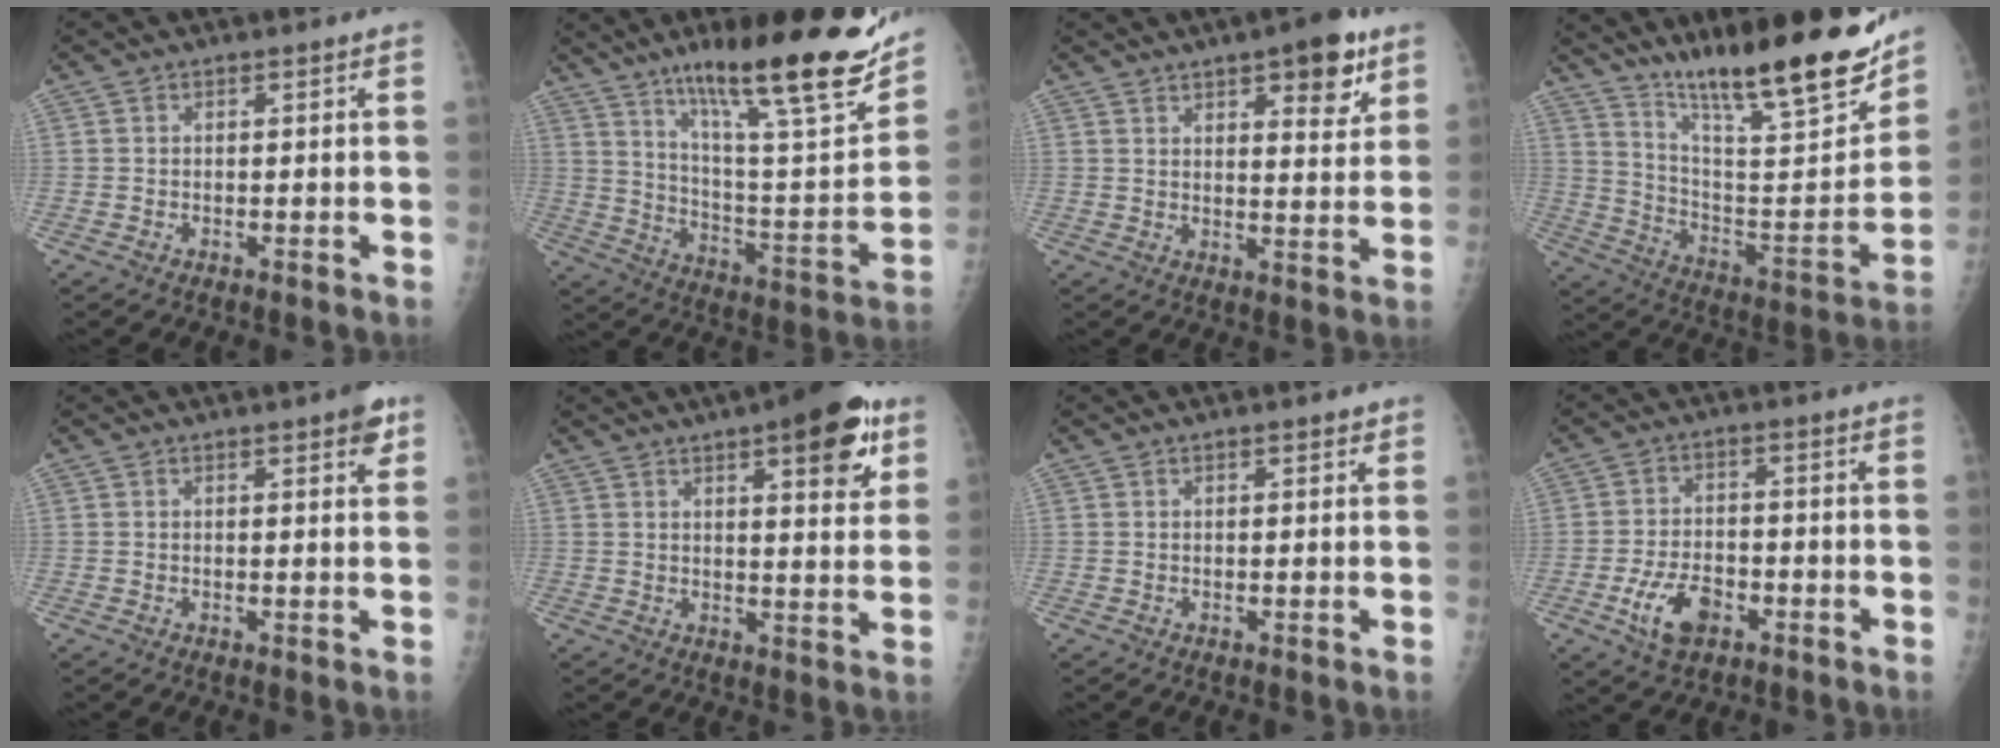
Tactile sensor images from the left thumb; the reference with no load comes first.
{"total": 26.5, "force": [17.1, 4.8, 19.6], "torque": [-0.278, -0.065, 0.277]}
{"total": 10.4, "force": [5.9, 3.7, 7.7], "torque": [-0.079, -0.028, 0.080]}
{"total": 25.5, "force": [18.3, 4.4, 17.2], "torque": [-0.246, -0.083, 0.299]}
{"total": 3.4, "force": [1.9, 0.8, 2.6], "torque": [-0.027, -0.007, 0.021]}
{"total": 17.8, "force": [9.3, 5.3, 14.3], "torque": [-0.164, -0.033, 0.125]}
{"total": 1.3, "force": [0.8, 0.4, 0.9], "torque": [-0.011, -0.001, 0.010]}
{"total": 7.8, "force": [-3.5, 4.5, 5.4], "torque": [-0.094, 0.019, -0.059]}